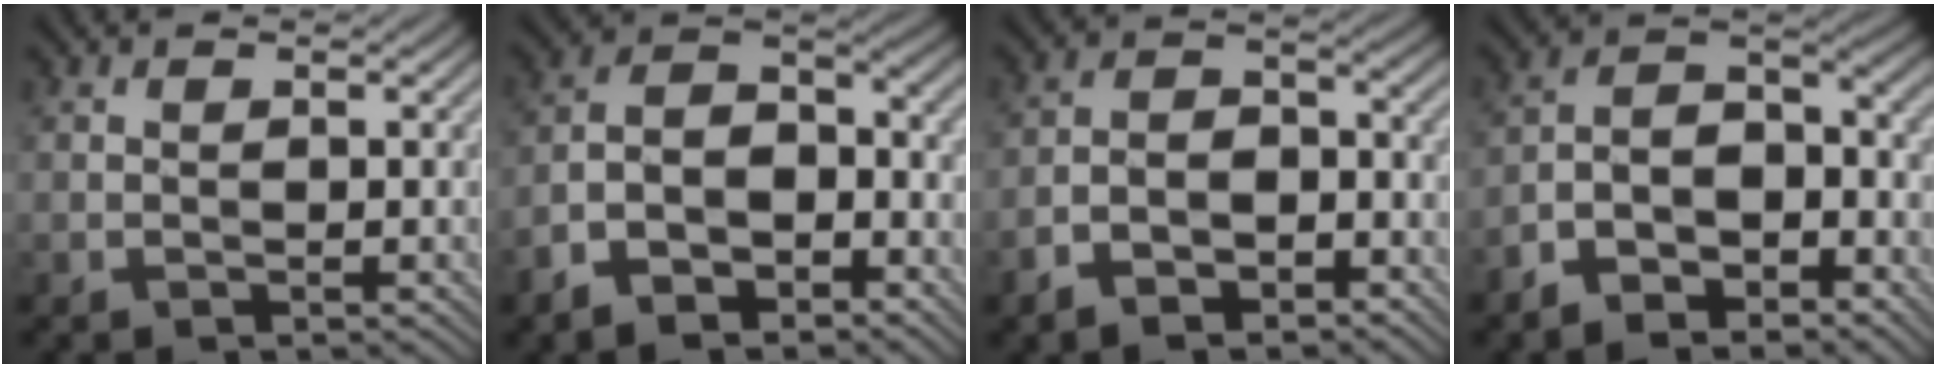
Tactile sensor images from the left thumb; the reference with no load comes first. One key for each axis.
{"total": 9.2, "fx": -5.8, "fy": 5.0, "fz": 5.2, "tx": -0.102, "ty": -0.010, "tz": -0.114}
{"total": 6.6, "fx": -4.5, "fy": 3.3, "fz": 3.6, "tx": -0.060, "ty": -0.004, "tz": -0.091}
{"total": 8.1, "fx": -5.6, "fy": 4.0, "fz": 4.4, "tx": -0.077, "ty": -0.001, "tz": -0.116}